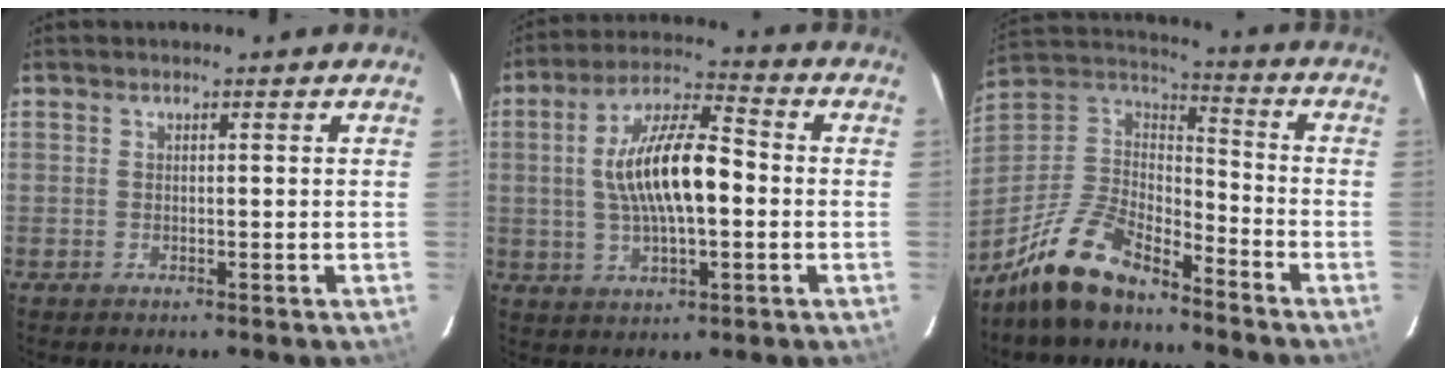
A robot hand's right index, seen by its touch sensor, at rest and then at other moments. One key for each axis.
{"total": 13.6, "fx": -0.3, "fy": 4.8, "fz": 12.8, "tx": -0.240, "ty": 0.015, "tz": -0.006}
{"total": 16.4, "fx": -12.5, "fy": 6.3, "fz": 8.6, "tx": -0.201, "ty": 0.005, "tz": -0.238}